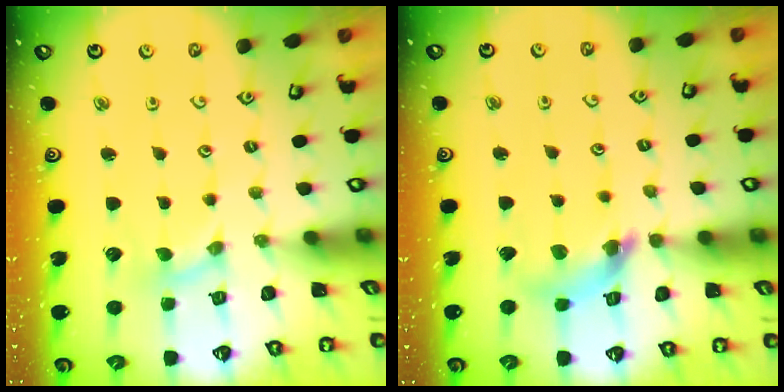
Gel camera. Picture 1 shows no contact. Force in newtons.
{"total": 9.1, "press": 9.1, "slide": 1.1}